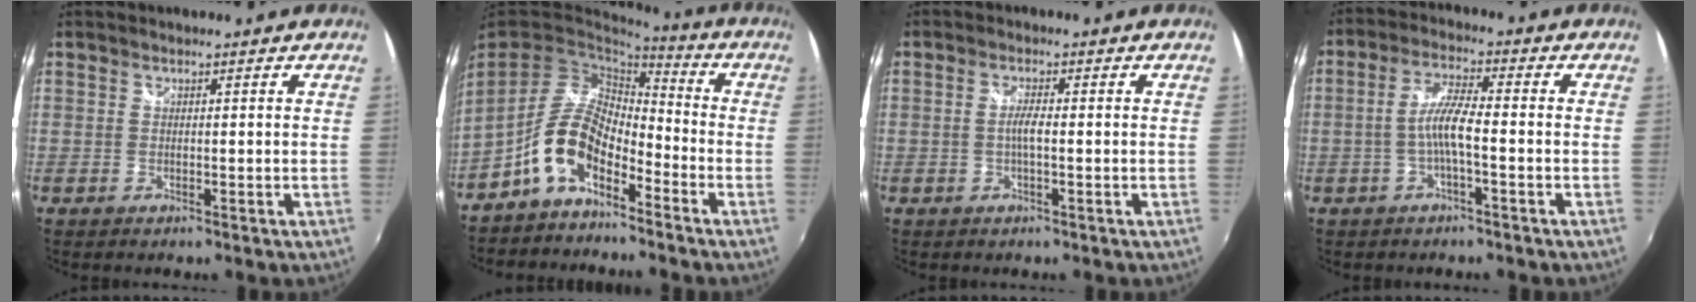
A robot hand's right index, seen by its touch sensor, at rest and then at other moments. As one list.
[{"total": 10.5, "force": [-5.9, 5.2, 6.9], "torque": [-0.141, 0.013, -0.113]}, {"total": 2.2, "force": [-0.4, 0.2, 2.2], "torque": [-0.043, 0.001, -0.009]}, {"total": 5.5, "force": [-1.6, 0.6, 5.2], "torque": [-0.110, 0.009, -0.031]}]